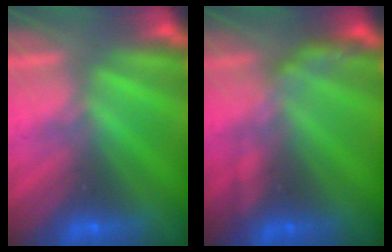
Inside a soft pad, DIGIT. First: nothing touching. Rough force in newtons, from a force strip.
{"total": 2.6}